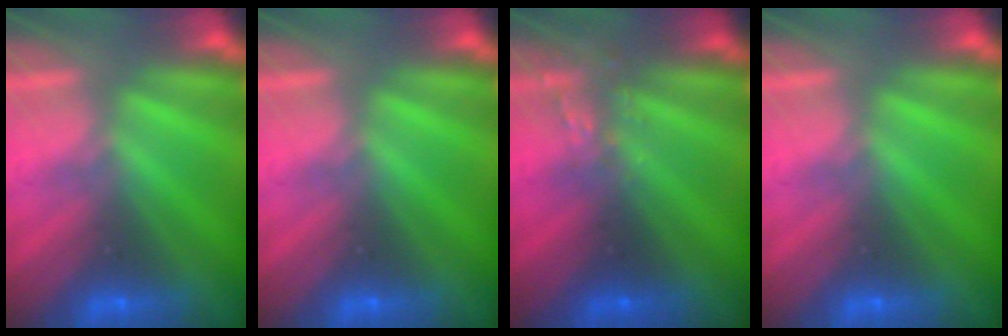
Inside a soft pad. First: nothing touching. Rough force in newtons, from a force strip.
{"total": 0.0}
{"total": 2.6}
{"total": 0.0}